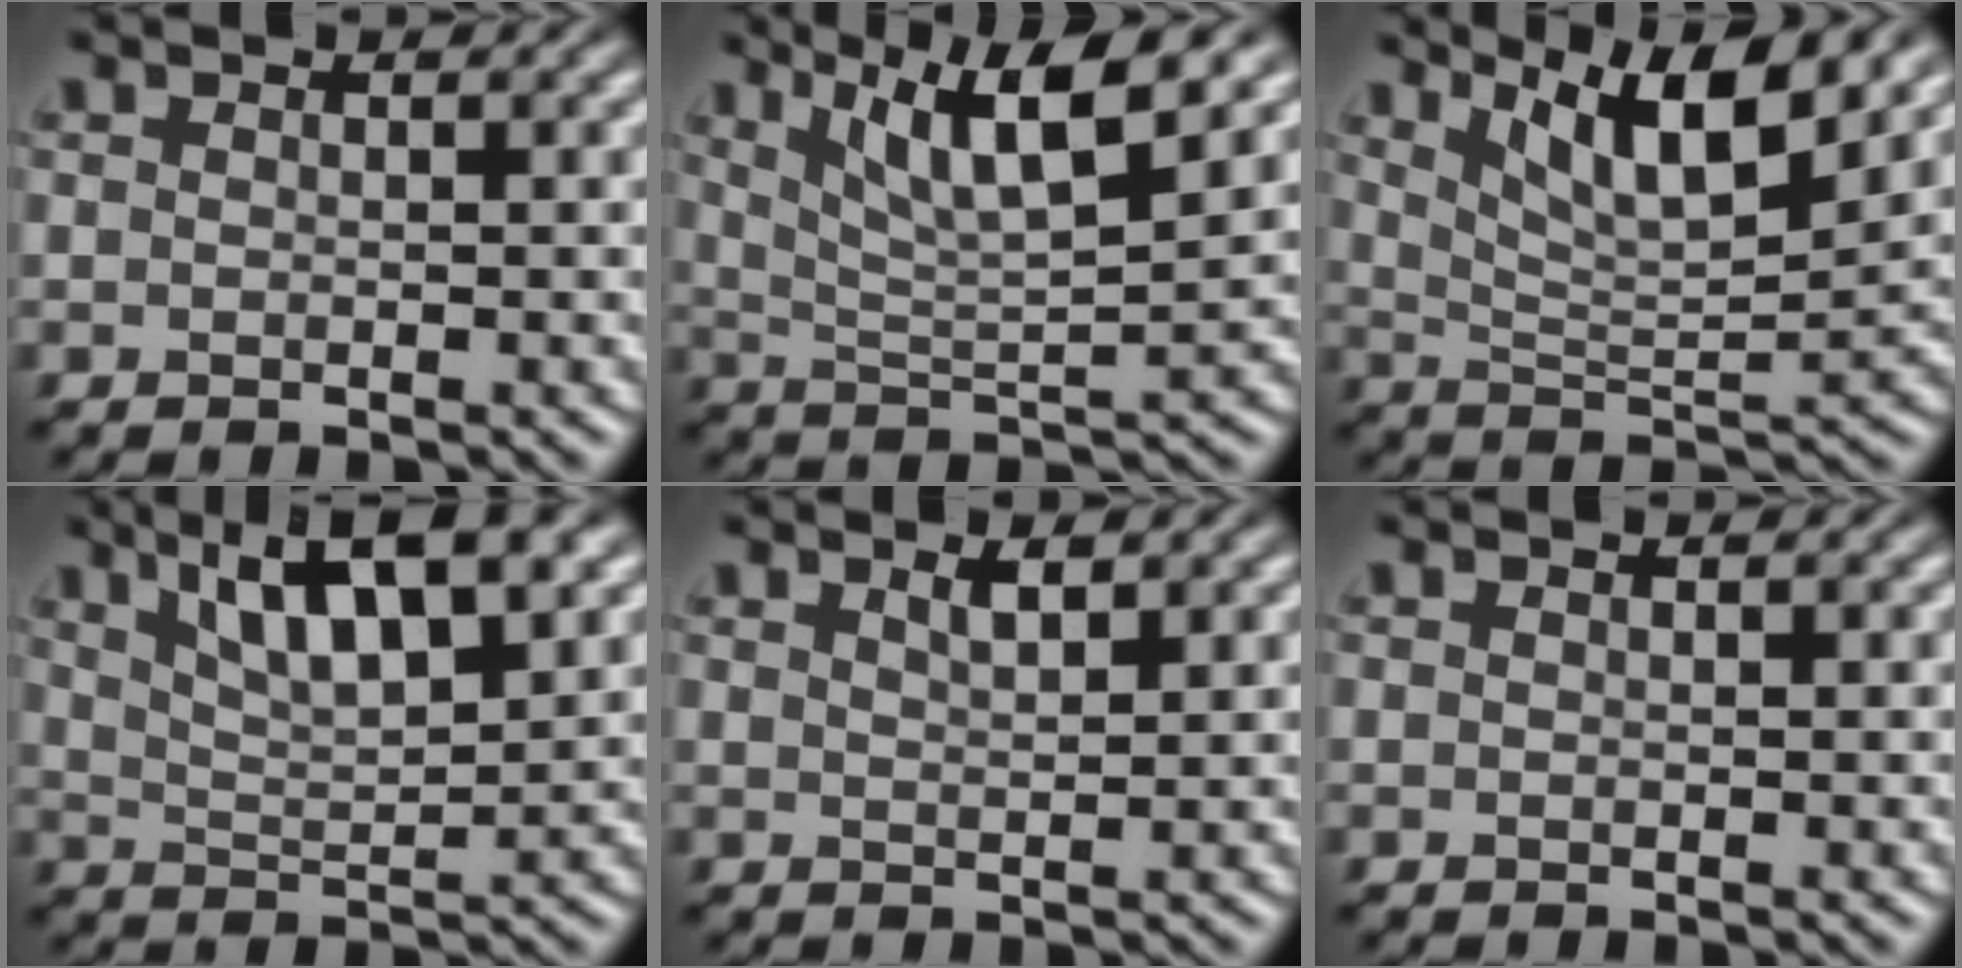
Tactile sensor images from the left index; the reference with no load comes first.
{"total": 7.4, "force": [4.2, 1.7, 5.9], "torque": [-0.100, 0.007, 0.074]}
{"total": 8.1, "force": [5.2, 2.0, 5.8], "torque": [-0.094, 0.005, 0.087]}
{"total": 8.2, "force": [5.0, 2.2, 6.1], "torque": [-0.102, 0.013, 0.087]}
{"total": 1.5, "force": [1.1, 0.4, 0.9], "torque": [-0.014, 0.003, 0.018]}
{"total": 0.0}